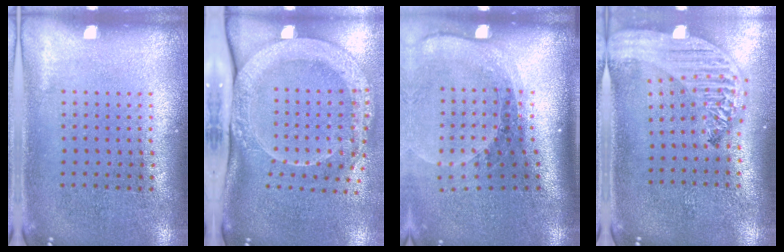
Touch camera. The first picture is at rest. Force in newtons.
{"total": 3.3, "press": 2.3, "slide": 2.3}
{"total": 1.9, "press": 1.6, "slide": 1.0}
{"total": 2.9, "press": 2.2, "slide": 1.8}